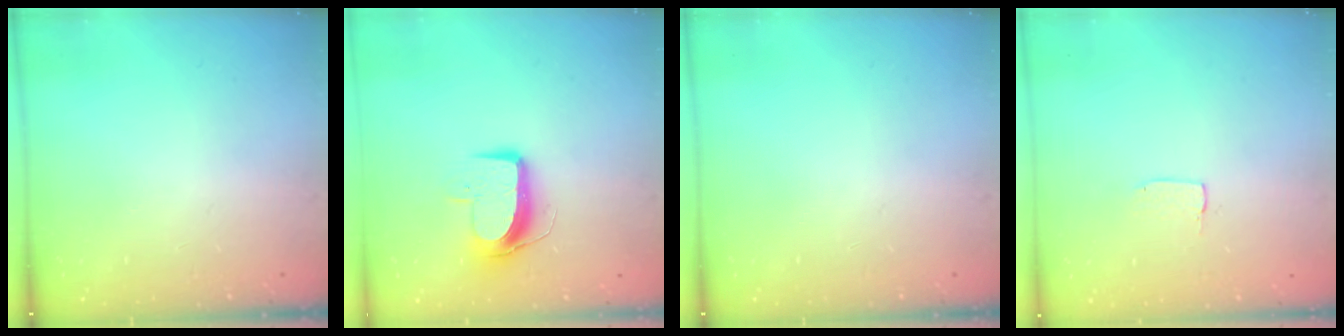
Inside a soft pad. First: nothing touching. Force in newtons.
{"total": 9.6, "press": 9.6, "slide": 0.7}
{"total": 0.0}
{"total": 3.4, "press": 3.4, "slide": 0.1}